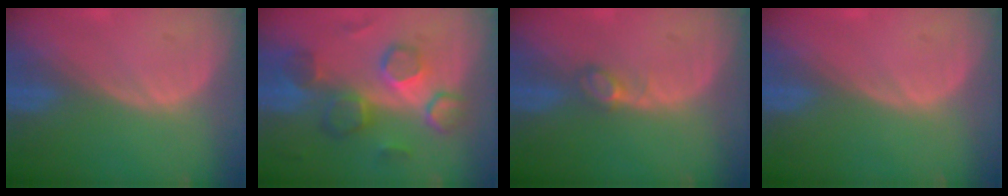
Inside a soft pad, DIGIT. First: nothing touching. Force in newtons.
{"total": 9.4, "press": 8.8, "slide": 3.4}
{"total": 2.2, "press": 2.2, "slide": 0.3}
{"total": 0.0}